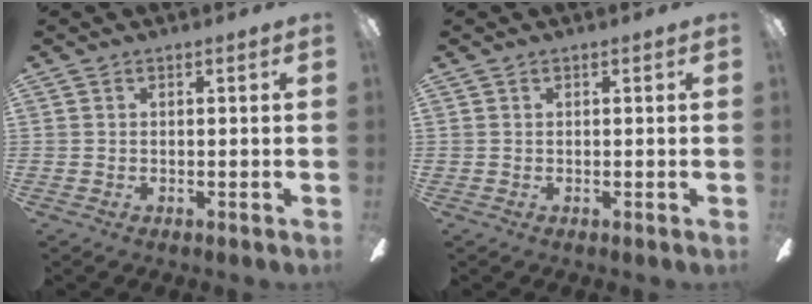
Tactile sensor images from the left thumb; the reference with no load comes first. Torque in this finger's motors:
{"motor_torque": [0.00, 0.00, 0.00, 0.00, 0.00]}